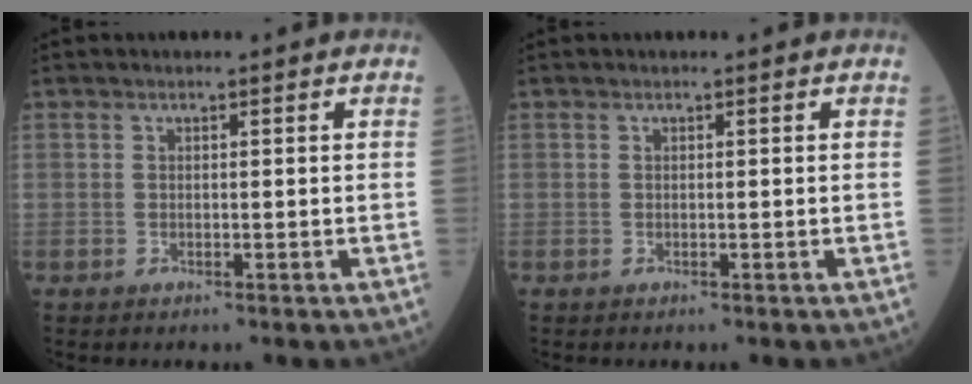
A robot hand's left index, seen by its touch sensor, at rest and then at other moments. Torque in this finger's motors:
{"motor_torque": [0.00, 0.00, 0.00, -0.01]}